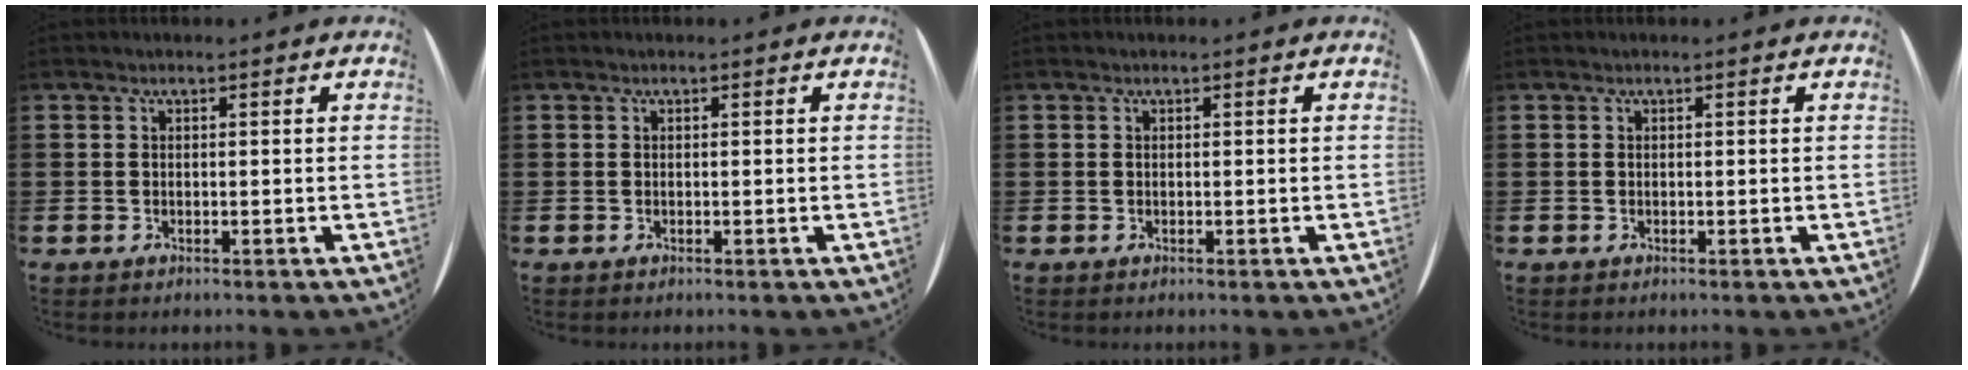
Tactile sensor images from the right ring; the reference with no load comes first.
{"total": 0.0}
{"total": 0.0}
{"total": 0.0}